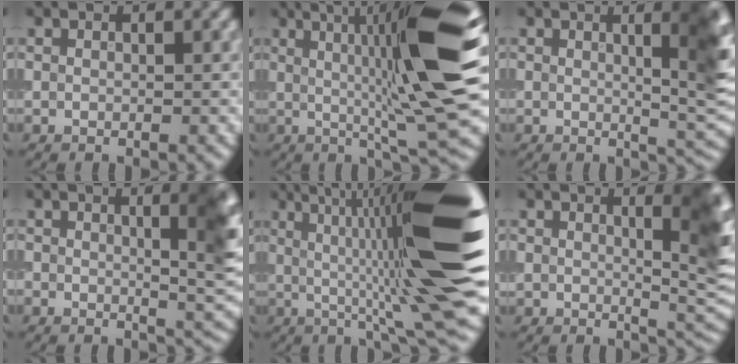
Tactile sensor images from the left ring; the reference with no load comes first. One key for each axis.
{"total": 13.0, "fx": 1.9, "fy": 2.0, "fz": 12.7, "tx": -0.176, "ty": 0.015, "tz": 0.025}
{"total": 6.4, "fx": 1.5, "fy": 1.6, "fz": 6.1, "tx": -0.062, "ty": 0.001, "tz": 0.022}
{"total": 5.8, "fx": 1.1, "fy": 1.6, "fz": 5.5, "tx": -0.054, "ty": 0.000, "tz": 0.013}
{"total": 14.1, "fx": 1.3, "fy": 2.3, "fz": 13.8, "tx": -0.193, "ty": 0.022, "tz": 0.015}
{"total": 6.0, "fx": 1.7, "fy": 1.9, "fz": 5.4, "tx": -0.065, "ty": -0.008, "tz": 0.027}